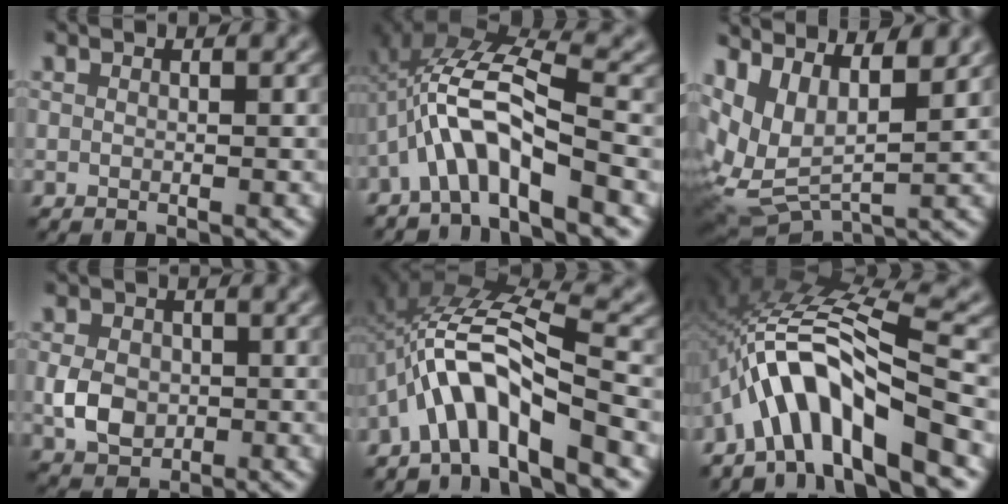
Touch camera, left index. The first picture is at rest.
{"total": 7.9, "force": [-3.2, 2.1, 6.9], "torque": [-0.140, 0.022, -0.067]}
{"total": 10.0, "force": [3.9, 5.5, 7.4], "torque": [-0.154, 0.018, 0.092]}
{"total": 3.4, "force": [-0.7, 2.7, 1.9], "torque": [-0.047, 0.001, -0.013]}
{"total": 7.3, "force": [-3.9, 1.6, 6.0], "torque": [-0.113, 0.021, -0.075]}
{"total": 10.5, "force": [-5.2, 2.5, 8.8], "torque": [-0.159, 0.024, -0.091]}